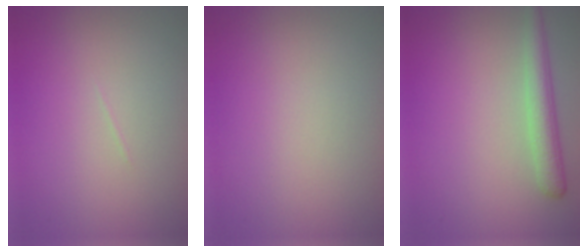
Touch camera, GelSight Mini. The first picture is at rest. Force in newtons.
{"total": 0.0}
{"total": 3.3, "press": 3.3, "slide": 0.1}